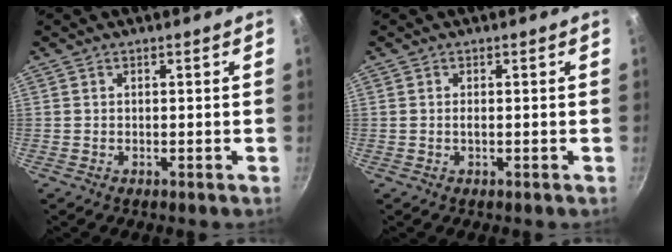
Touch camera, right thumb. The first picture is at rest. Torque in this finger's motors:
{"motor_torque": [0.28, 0.00, 0.34, -0.11, 0.05]}